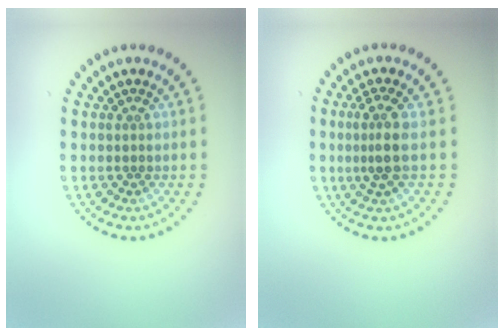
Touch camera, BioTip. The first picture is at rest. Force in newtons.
{"total": 2.6, "press": 2.2, "slide": 1.4}